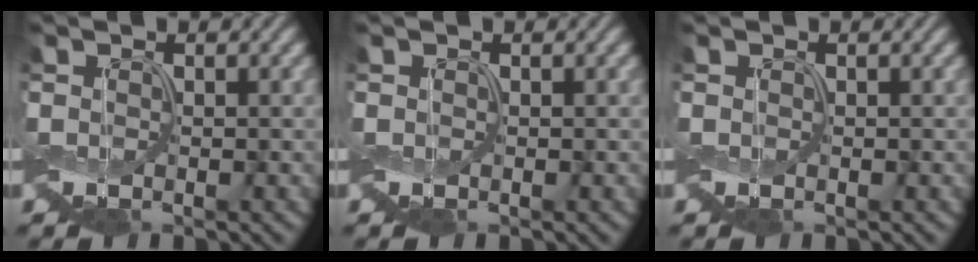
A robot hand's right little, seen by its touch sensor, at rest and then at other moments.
{"total": 0.0}
{"total": 0.0}